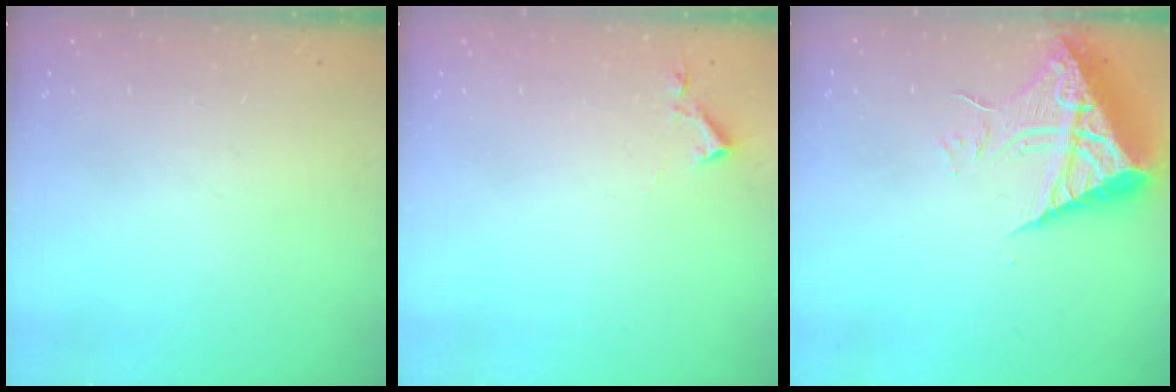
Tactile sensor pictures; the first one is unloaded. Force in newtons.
{"total": 2.9, "press": 2.9, "slide": 0.5}
{"total": 9.7, "press": 9.6, "slide": 0.8}